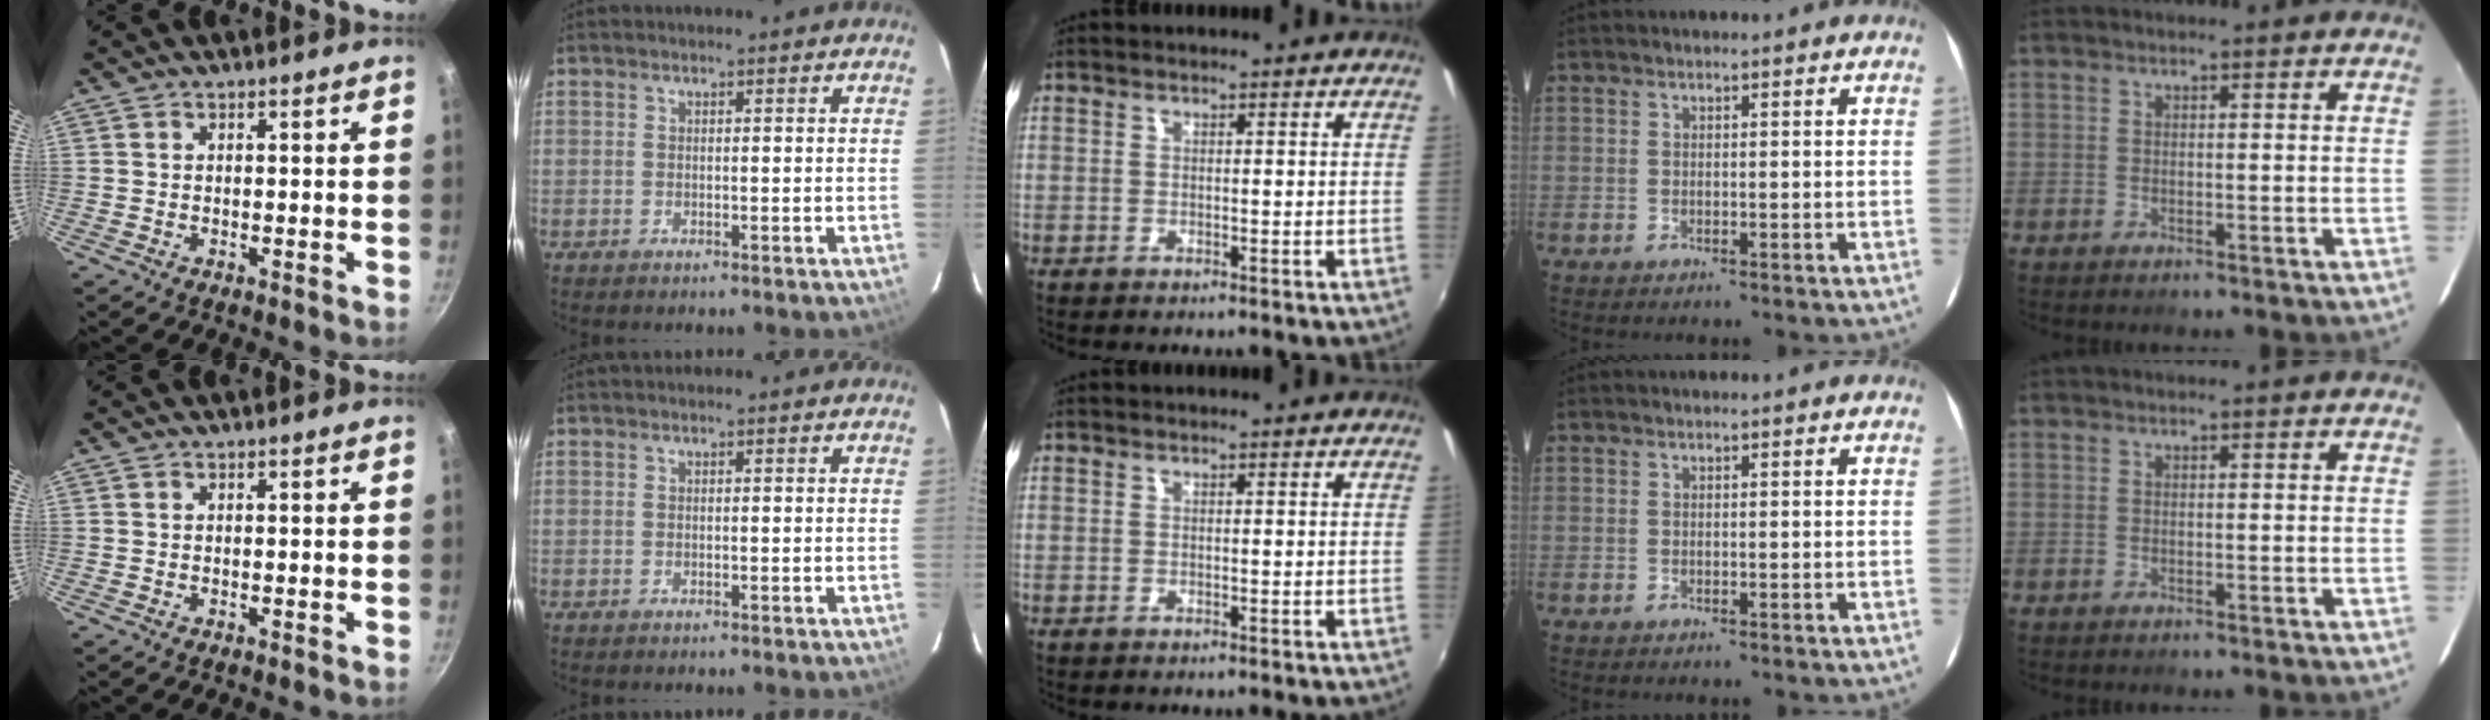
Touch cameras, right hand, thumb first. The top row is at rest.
{}